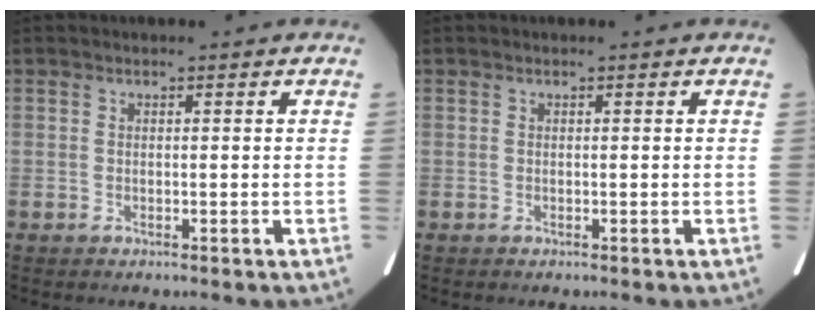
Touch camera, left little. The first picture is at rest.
{"total": 0.0}